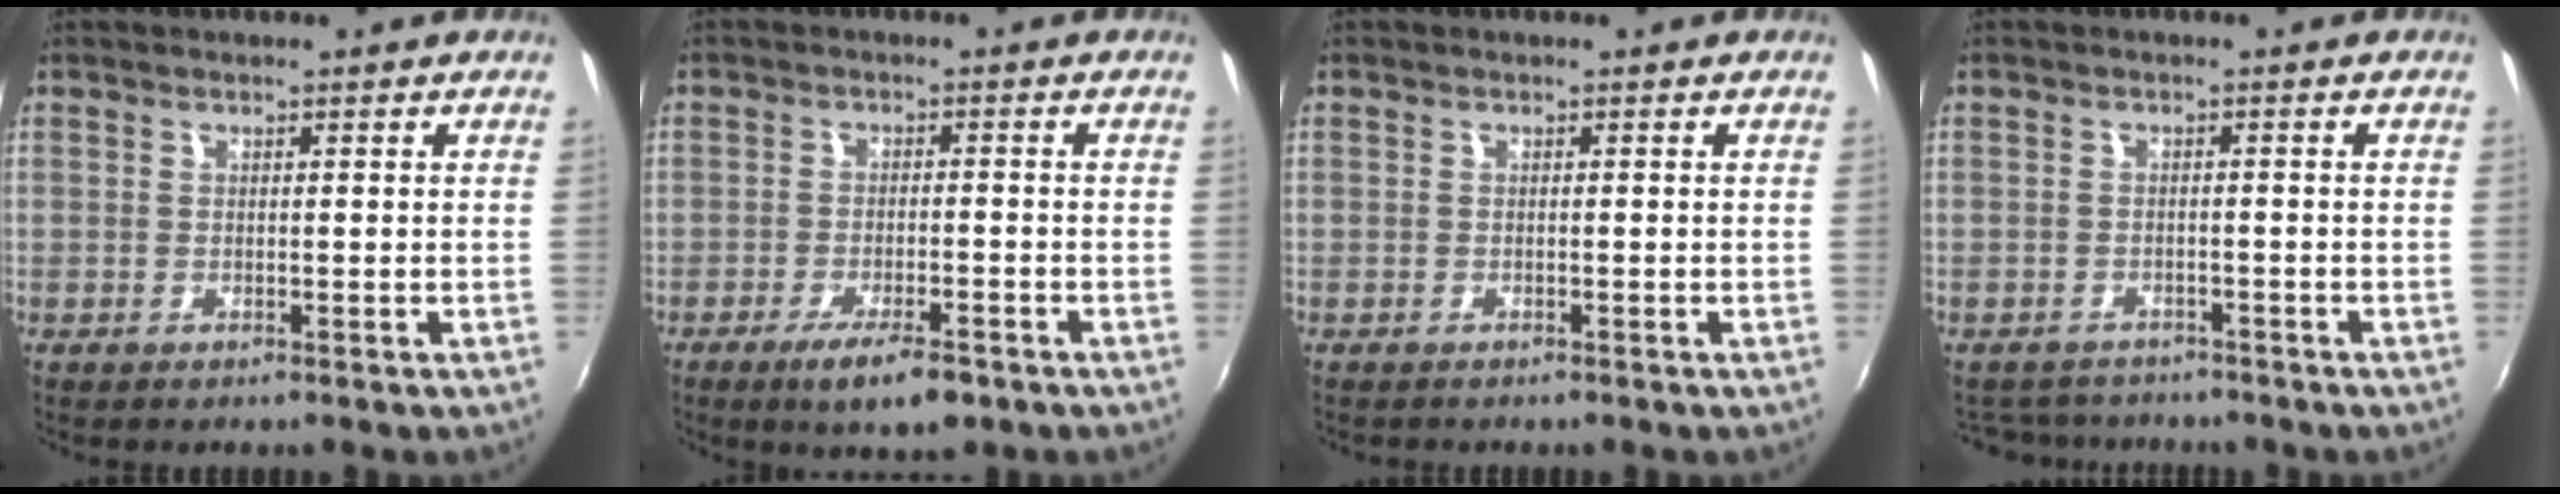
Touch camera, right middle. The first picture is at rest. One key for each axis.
{"total": 6.9, "fx": -4.5, "fy": 1.9, "fz": 4.9, "tx": -0.103, "ty": -0.015, "tz": -0.073}
{"total": 0.7, "fx": -0.6, "fy": 0.3, "fz": 0.0, "tx": -0.004, "ty": -0.002, "tz": -0.011}
{"total": 6.5, "fx": -5.9, "fy": 2.6, "fz": 1.3, "tx": -0.039, "ty": -0.002, "tz": -0.089}